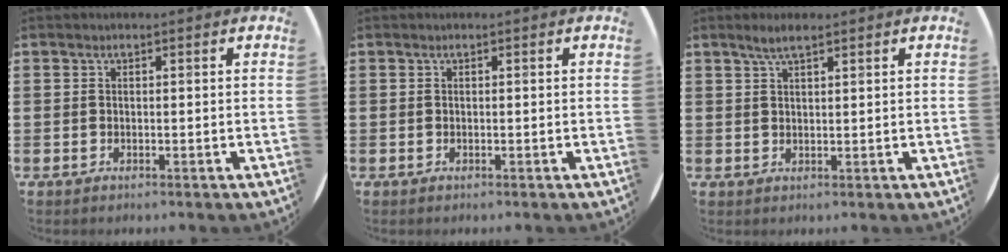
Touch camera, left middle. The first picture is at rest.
{"total": 0.0}
{"total": 2.5, "force": [1.9, 0.4, 1.5], "torque": [-0.033, 0.005, 0.034]}